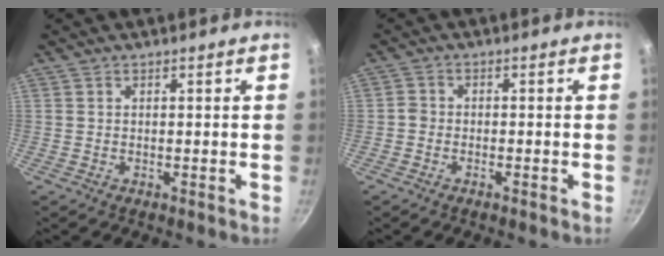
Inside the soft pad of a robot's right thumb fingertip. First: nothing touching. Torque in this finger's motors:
{"motor_torque": [0.35, -0.13, -0.01, -0.56, -0.04]}